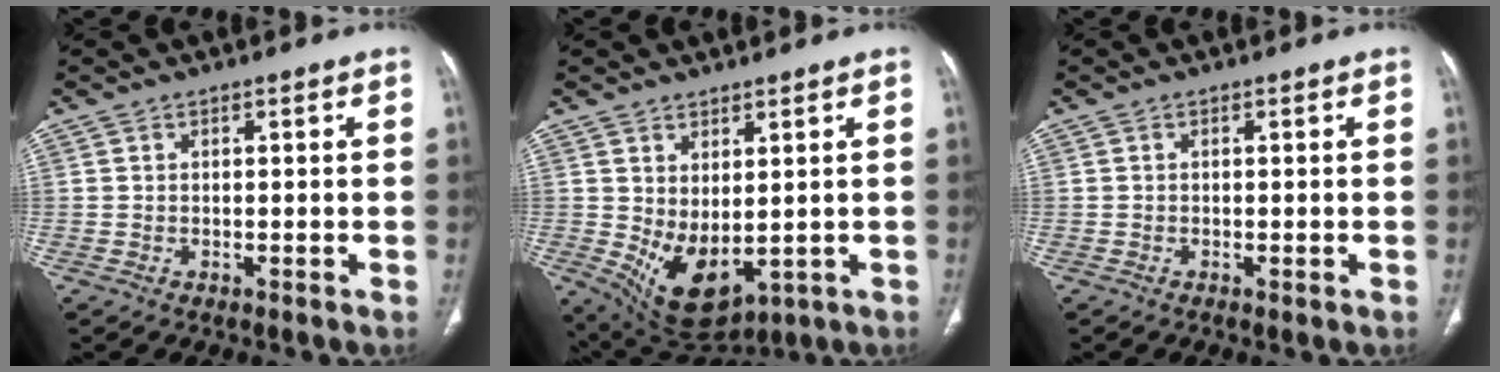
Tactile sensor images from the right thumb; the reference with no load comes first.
{"total": 9.8, "force": [-0.4, 5.4, 8.2], "torque": [-0.127, -0.017, 0.025]}
{"total": 0.7, "force": [-0.3, 0.1, 0.6], "torque": [-0.009, -0.003, -0.006]}